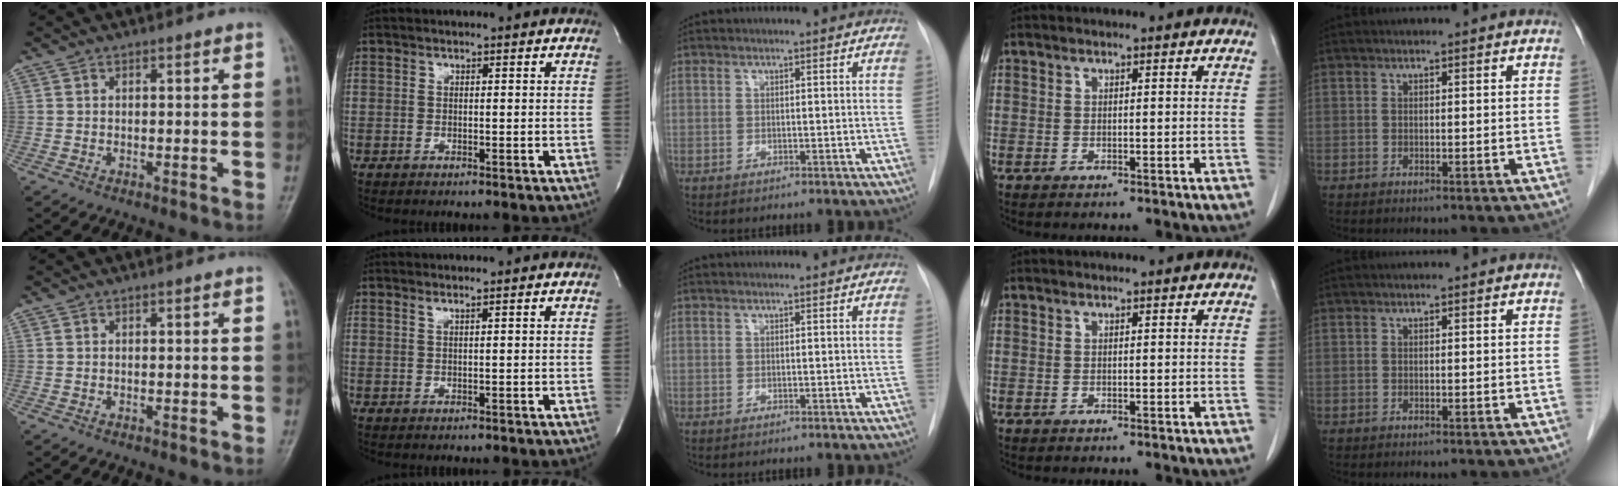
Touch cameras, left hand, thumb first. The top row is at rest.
{"index": {"total": 0.8, "force": [0.5, -0.2, 0.5], "torque": [-0.022, -0.005, 0.016]}}